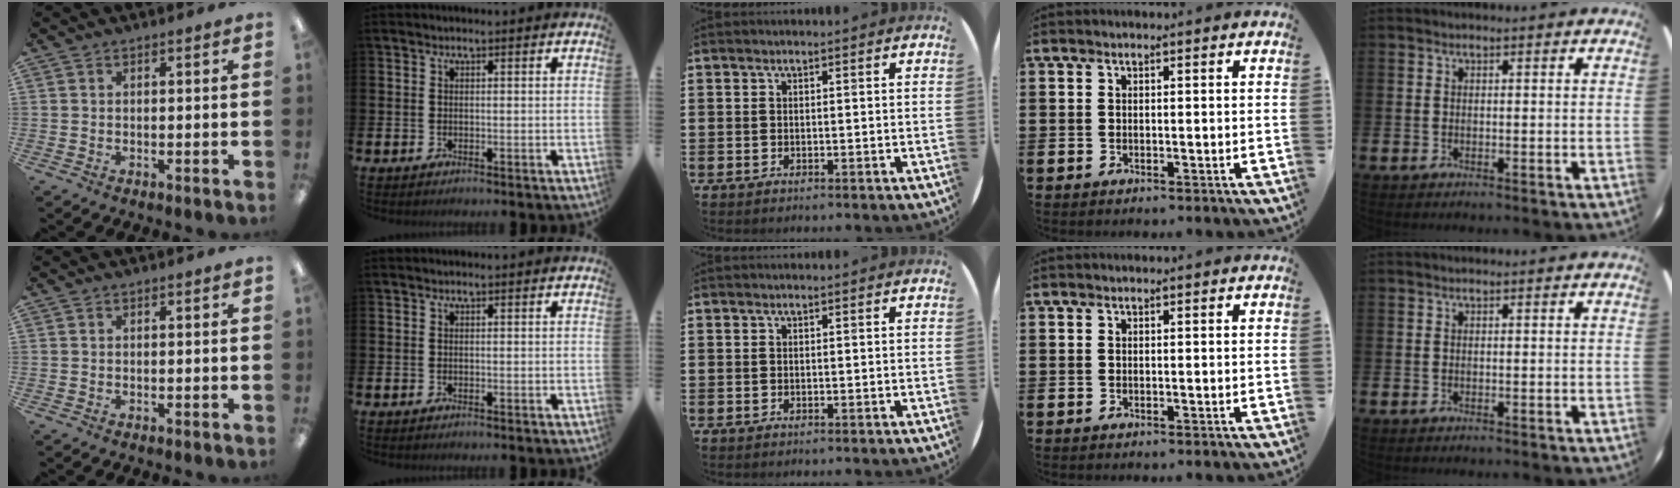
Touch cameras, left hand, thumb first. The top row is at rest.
{}